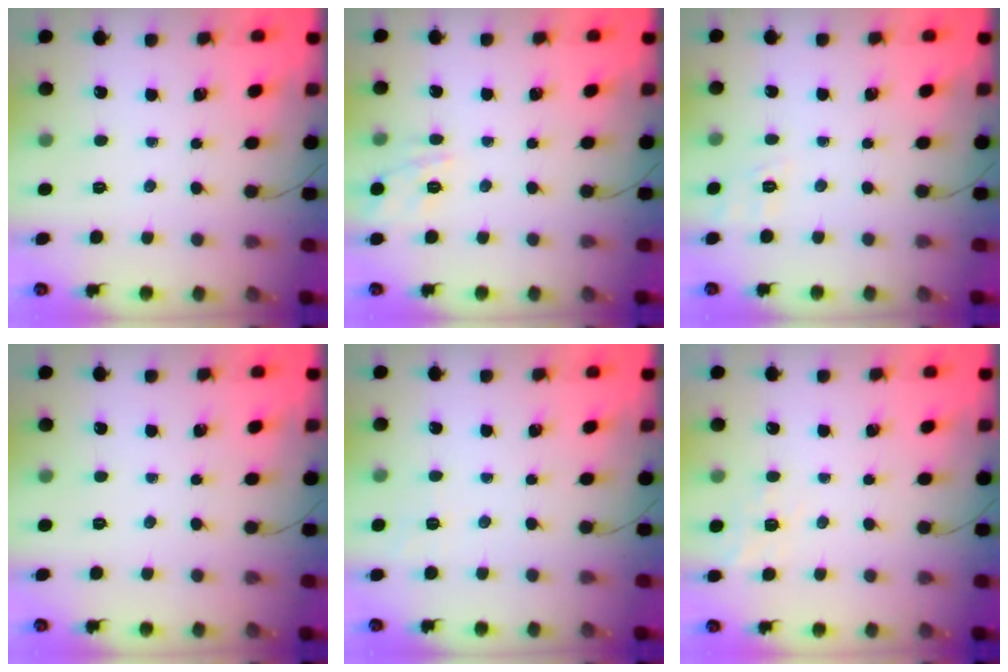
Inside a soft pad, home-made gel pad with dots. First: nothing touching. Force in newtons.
{"total": 11.4, "press": 11.4, "slide": 1.0}
{"total": 3.2, "press": 2.6, "slide": 1.8}
{"total": 0.0}
{"total": 3.7, "press": 3.3, "slide": 1.8}
{"total": 6.3, "press": 6.1, "slide": 1.5}